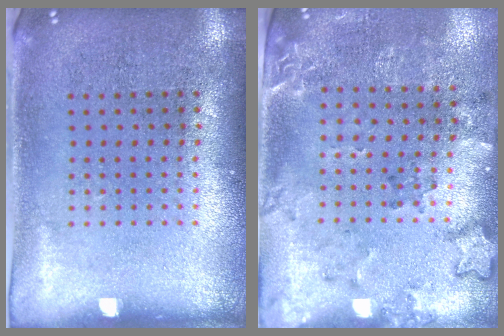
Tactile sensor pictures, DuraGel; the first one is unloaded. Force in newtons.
{"total": 1.9, "press": 1.5, "slide": 1.1}